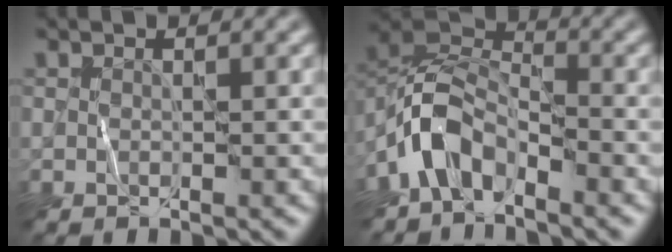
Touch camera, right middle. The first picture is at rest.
{"total": 5.0, "force": [-3.2, 2.7, 2.8], "torque": [-0.044, 0.008, -0.074]}